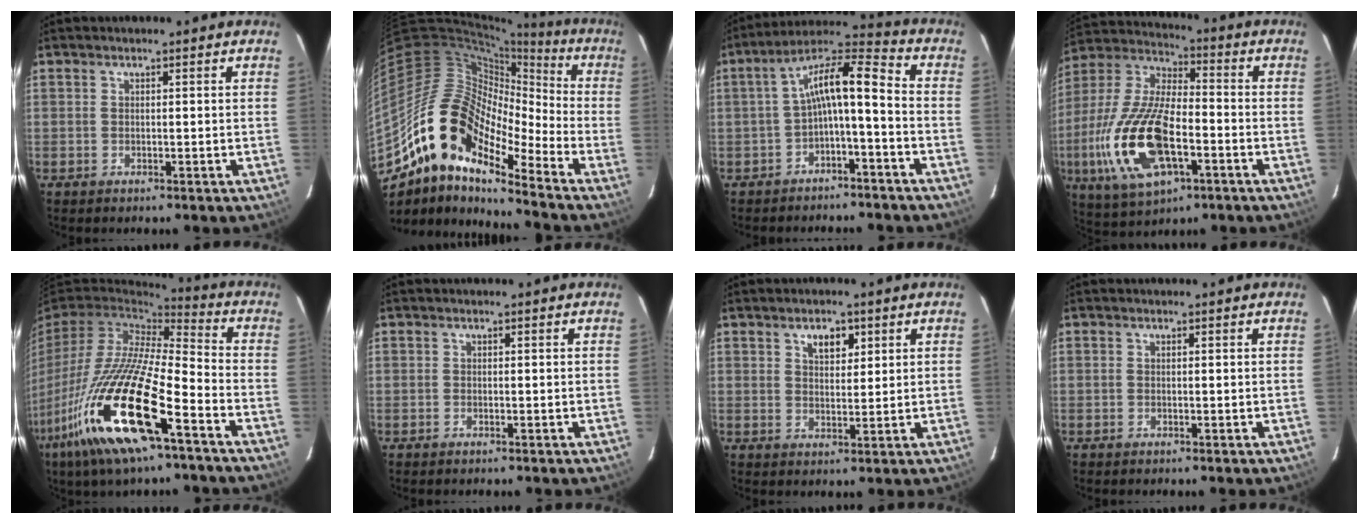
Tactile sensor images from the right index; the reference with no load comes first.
{"total": 17.0, "force": [-11.4, 6.3, 10.8], "torque": [-0.167, -0.007, -0.230]}
{"total": 9.8, "force": [-2.7, 2.3, 9.2], "torque": [-0.182, 0.030, -0.046]}
{"total": 21.2, "force": [-6.4, 9.3, 18.0], "torque": [-0.393, -0.019, -0.115]}
{"total": 25.0, "force": [-13.7, 5.3, 20.2], "torque": [-0.400, -0.051, -0.266]}
{"total": 0.0}
{"total": 4.2, "force": [2.2, 2.3, 2.7], "torque": [-0.039, 0.007, 0.037]}
{"total": 0.0}